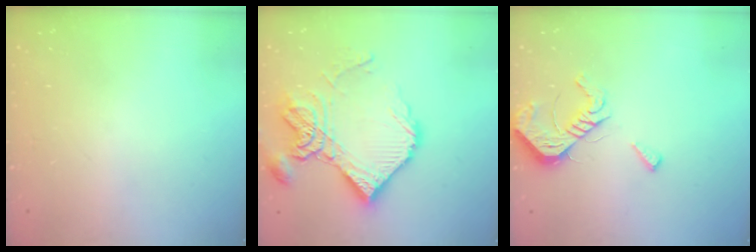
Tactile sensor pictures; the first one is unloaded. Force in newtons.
{"total": 18.4, "press": 18.3, "slide": 1.8}
{"total": 10.4, "press": 10.4, "slide": 1.1}